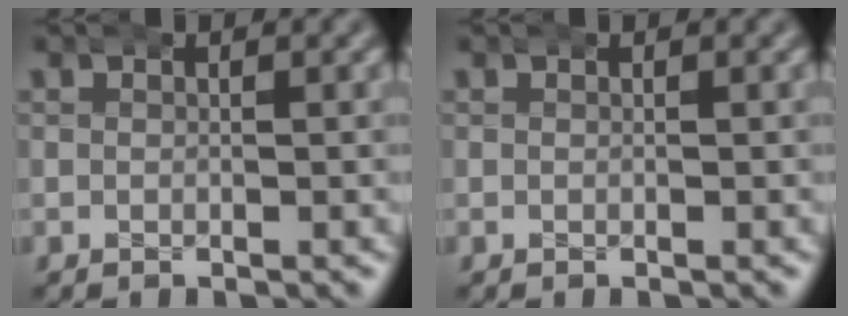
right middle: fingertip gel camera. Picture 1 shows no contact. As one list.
[{"total": 0.0}]